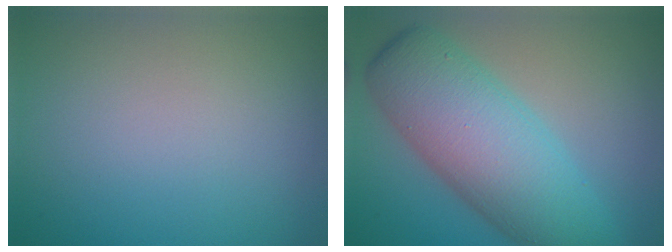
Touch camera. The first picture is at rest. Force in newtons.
{"total": 9.9, "press": 9.9, "slide": 0.1}